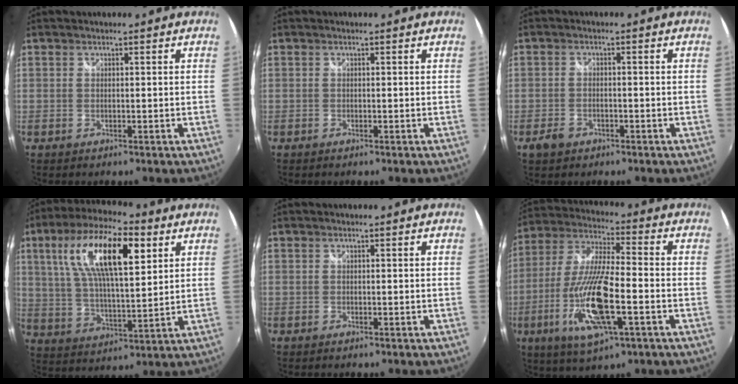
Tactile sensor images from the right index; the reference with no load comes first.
{"total": 0.0}
{"total": 3.5, "force": [-2.3, 2.2, 1.6], "torque": [-0.041, 0.000, -0.038]}
{"total": 18.0, "force": [7.5, 6.3, 15.2], "torque": [-0.276, 0.022, 0.130]}
{"total": 0.0}
{"total": 17.9, "force": [-5.9, 4.8, 16.2], "torque": [-0.339, -0.023, -0.111]}